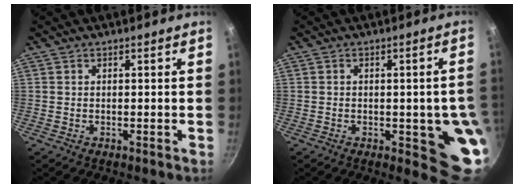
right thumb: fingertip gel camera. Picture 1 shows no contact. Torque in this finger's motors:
{"motor_torque": [2.59, 2.46, 1.99, -0.77, 0.28]}